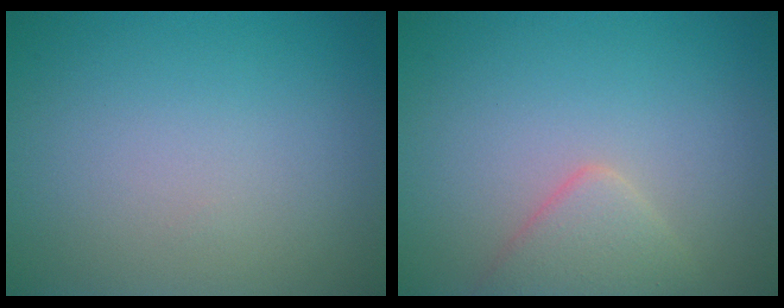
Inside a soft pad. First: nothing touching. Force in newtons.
{"total": 2.6, "press": 2.6, "slide": 0.2}